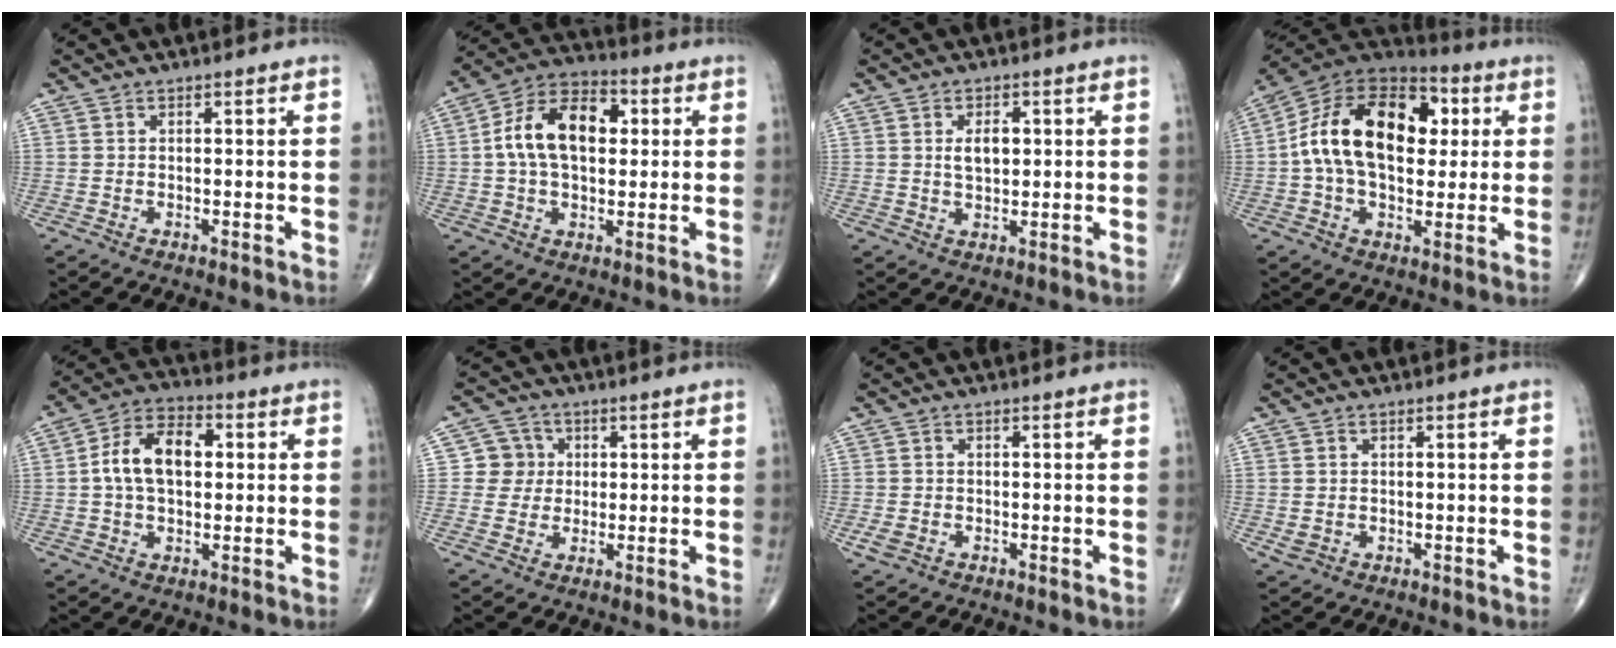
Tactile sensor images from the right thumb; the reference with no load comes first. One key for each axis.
{"total": 14.7, "fx": 2.0, "fy": 9.1, "fz": 11.4, "tx": -0.182, "ty": 0.026, "tz": 0.025}
{"total": 4.5, "fx": 0.8, "fy": 2.6, "fz": 3.6, "tx": -0.051, "ty": -0.004, "tz": 0.014}
{"total": 22.0, "fx": 2.9, "fy": 13.8, "fz": 16.9, "tx": -0.270, "ty": 0.022, "tz": 0.038}
{"total": 11.7, "fx": 1.3, "fy": 7.2, "fz": 9.0, "tx": -0.152, "ty": 0.025, "tz": 0.014}
{"total": 5.2, "fx": 0.7, "fy": 5.1, "fz": 0.6, "tx": 0.026, "ty": 0.007, "tz": 0.005}
{"total": 2.0, "fx": -0.8, "fy": 1.4, "fz": 1.2, "tx": -0.026, "ty": 0.001, "tz": -0.014}
{"total": 1.7, "fx": -0.2, "fy": 1.4, "fz": 0.8, "tx": -0.014, "ty": 0.002, "tz": 0.003}